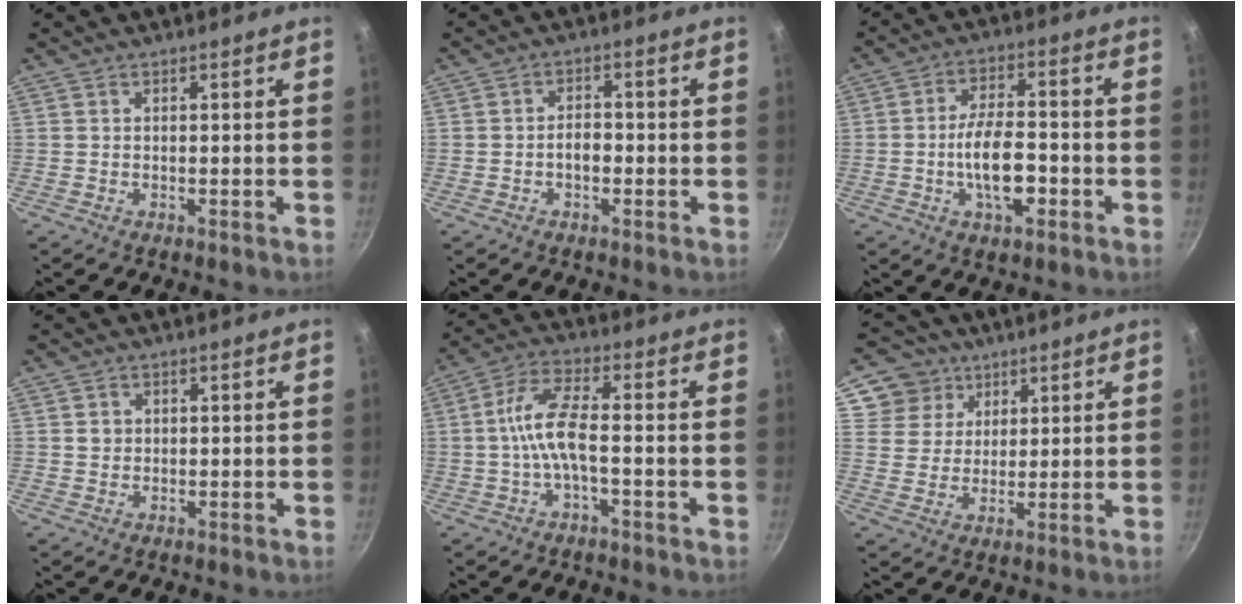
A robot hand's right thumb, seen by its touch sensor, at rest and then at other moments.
{"total": 3.2, "force": [-0.9, 1.9, 2.4], "torque": [-0.024, 0.015, -0.014]}
{"total": 10.1, "force": [-2.9, 4.6, 8.5], "torque": [-0.136, 0.025, -0.053]}
{"total": 1.6, "force": [0.3, 1.5, 0.5], "torque": [-0.003, 0.004, 0.005]}
{"total": 7.8, "force": [-1.8, 2.5, 7.1], "torque": [-0.159, 0.028, -0.044]}
{"total": 8.5, "force": [4.6, 7.1, 1.2], "torque": [0.012, -0.010, 0.075]}